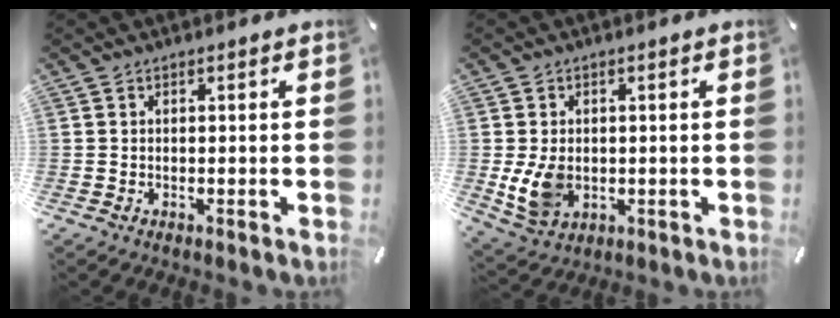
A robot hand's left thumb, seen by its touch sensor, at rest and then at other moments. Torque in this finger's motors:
{"motor_torque": [-0.11, 0.49, -0.02, -0.31, 0.03]}